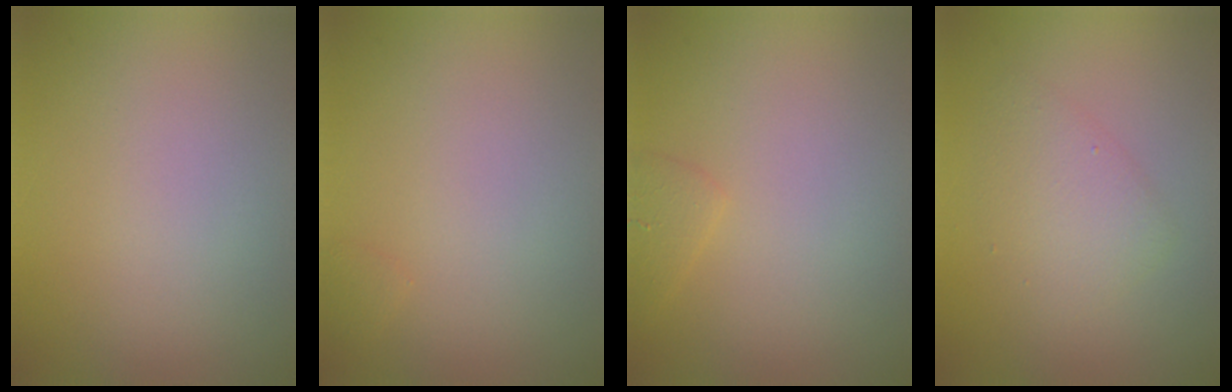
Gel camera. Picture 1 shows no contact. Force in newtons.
{"total": 0.5, "press": 0.5, "slide": 0.0}
{"total": 1.2, "press": 1.2, "slide": 0.1}
{"total": 2.9, "press": 2.9, "slide": 0.2}